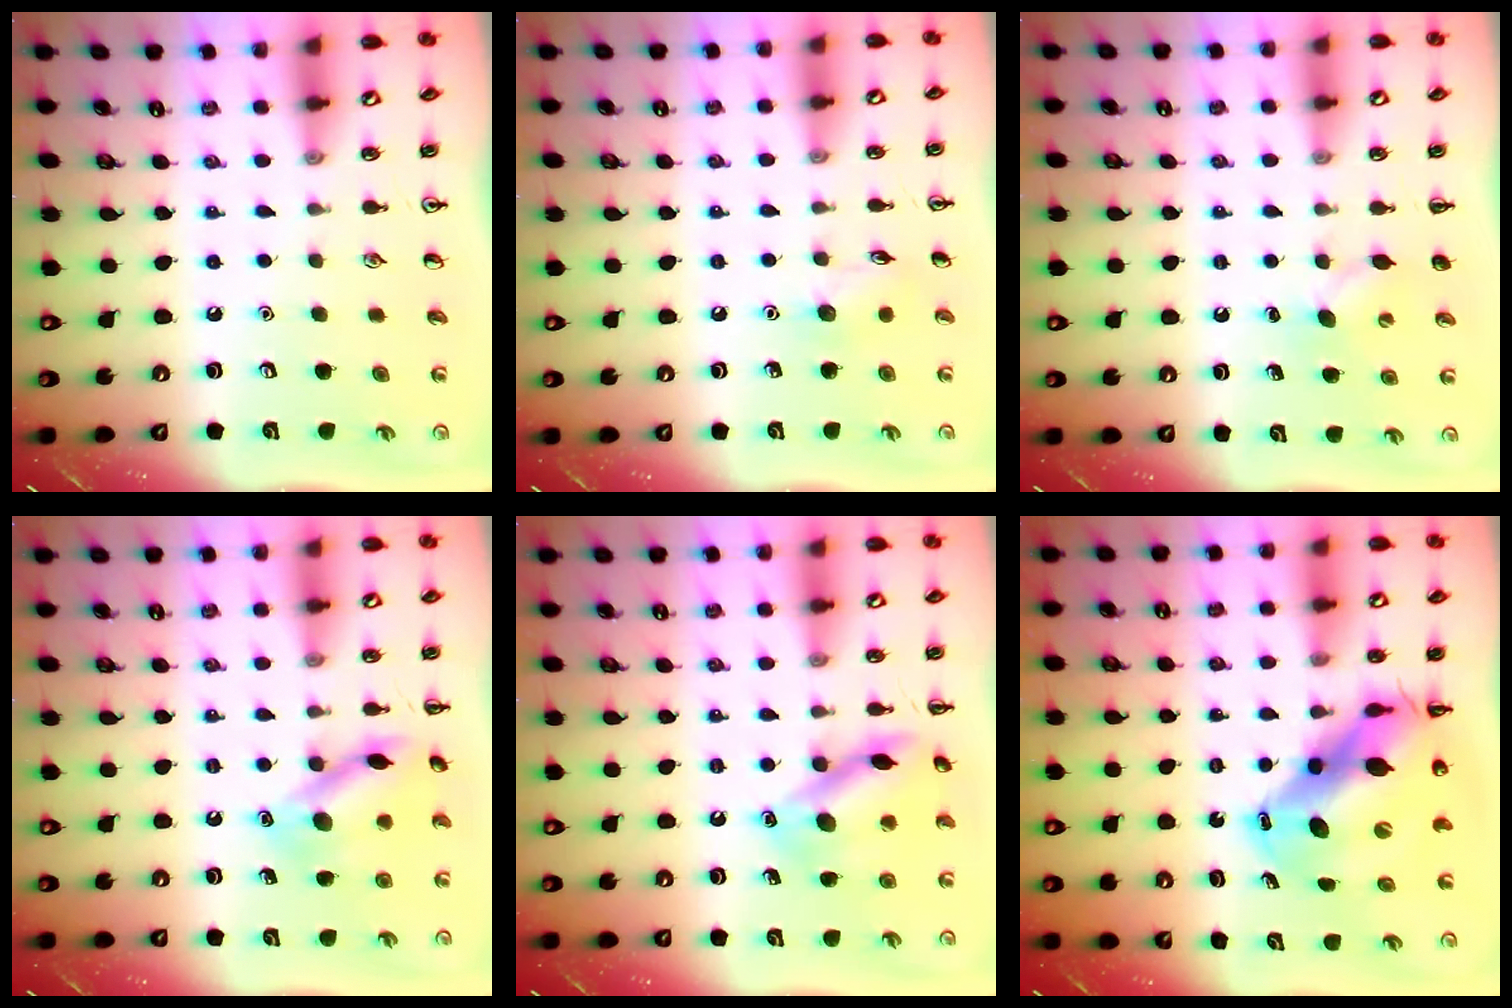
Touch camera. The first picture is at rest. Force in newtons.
{"total": 6.7, "press": 6.5, "slide": 1.4}
{"total": 4.5, "press": 4.4, "slide": 1.1}
{"total": 13.1, "press": 13.1, "slide": 0.9}
{"total": 13.2, "press": 13.2, "slide": 1.0}
{"total": 14.5, "press": 13.9, "slide": 4.0}